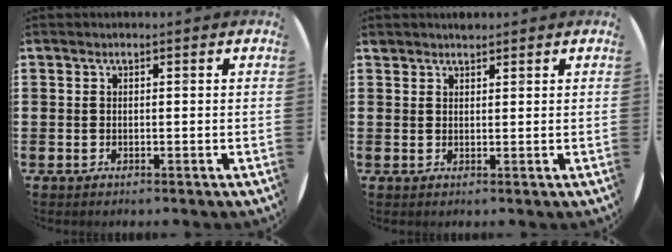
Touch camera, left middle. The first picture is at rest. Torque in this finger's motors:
{"motor_torque": [0.12, -0.11, -0.07, 0.01]}